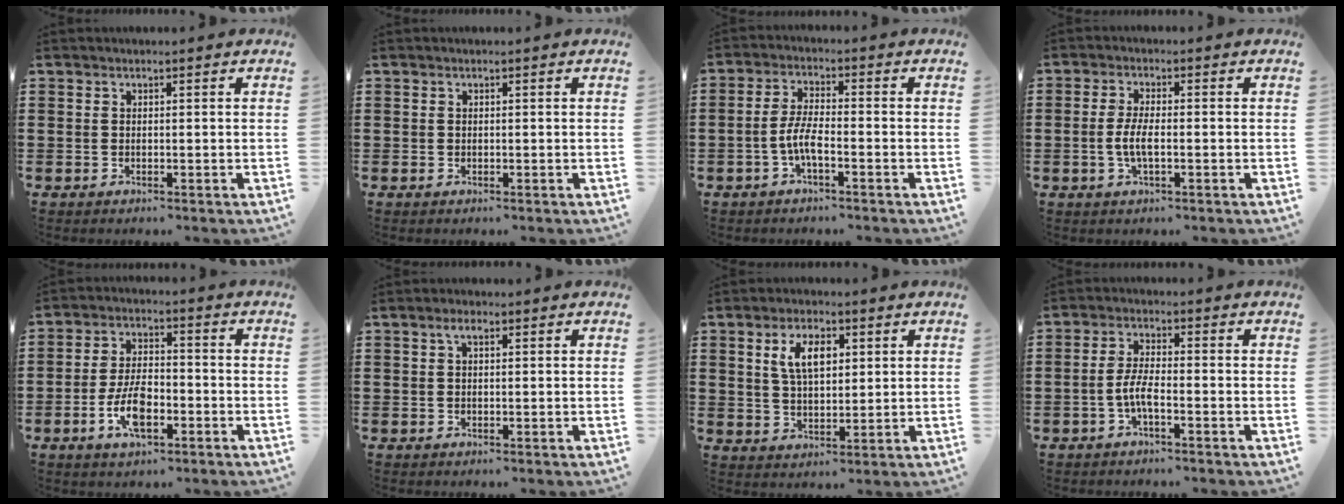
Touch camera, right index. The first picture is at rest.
{"total": 0.0}
{"total": 4.8, "force": [-1.9, 1.2, 4.3], "torque": [-0.108, -0.008, -0.045]}
{"total": 3.9, "force": [-0.8, 1.1, 3.7], "torque": [-0.086, -0.004, -0.023]}
{"total": 7.5, "force": [-2.8, 3.5, 6.1], "torque": [-0.134, 0.001, -0.056]}
{"total": 1.7, "force": [0.6, 0.8, 1.4], "torque": [-0.032, 0.007, 0.010]}
{"total": 6.1, "force": [2.1, 3.0, 4.9], "torque": [-0.098, 0.009, 0.034]}
{"total": 4.2, "force": [-1.6, 1.0, 3.8], "torque": [-0.094, -0.005, -0.039]}